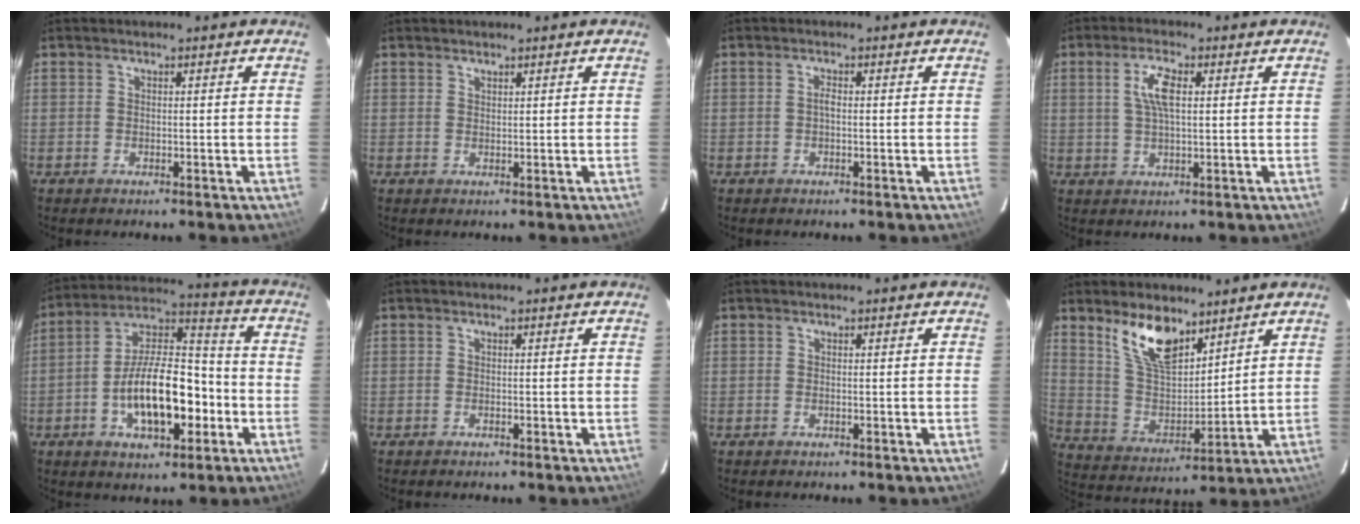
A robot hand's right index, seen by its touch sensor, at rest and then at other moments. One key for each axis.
{"total": 0.7, "fx": 0.6, "fy": 0.3, "fz": 0.1, "tx": -0.002, "ty": 0.001, "tz": 0.012}
{"total": 1.0, "fx": -0.2, "fy": 0.4, "fz": 0.9, "tx": -0.017, "ty": 0.005, "tz": -0.005}
{"total": 5.2, "fx": 1.3, "fy": 1.8, "fz": 4.7, "tx": -0.092, "ty": 0.007, "tz": 0.026}
{"total": 16.5, "fx": -4.9, "fy": 7.3, "fz": 14.0, "tx": -0.251, "ty": 0.017, "tz": -0.079}
{"total": 0.0}
{"total": 0.0}
{"total": 12.5, "fx": 8.4, "fy": 5.4, "fz": 7.5, "tx": -0.142, "ty": 0.002, "tz": 0.167}